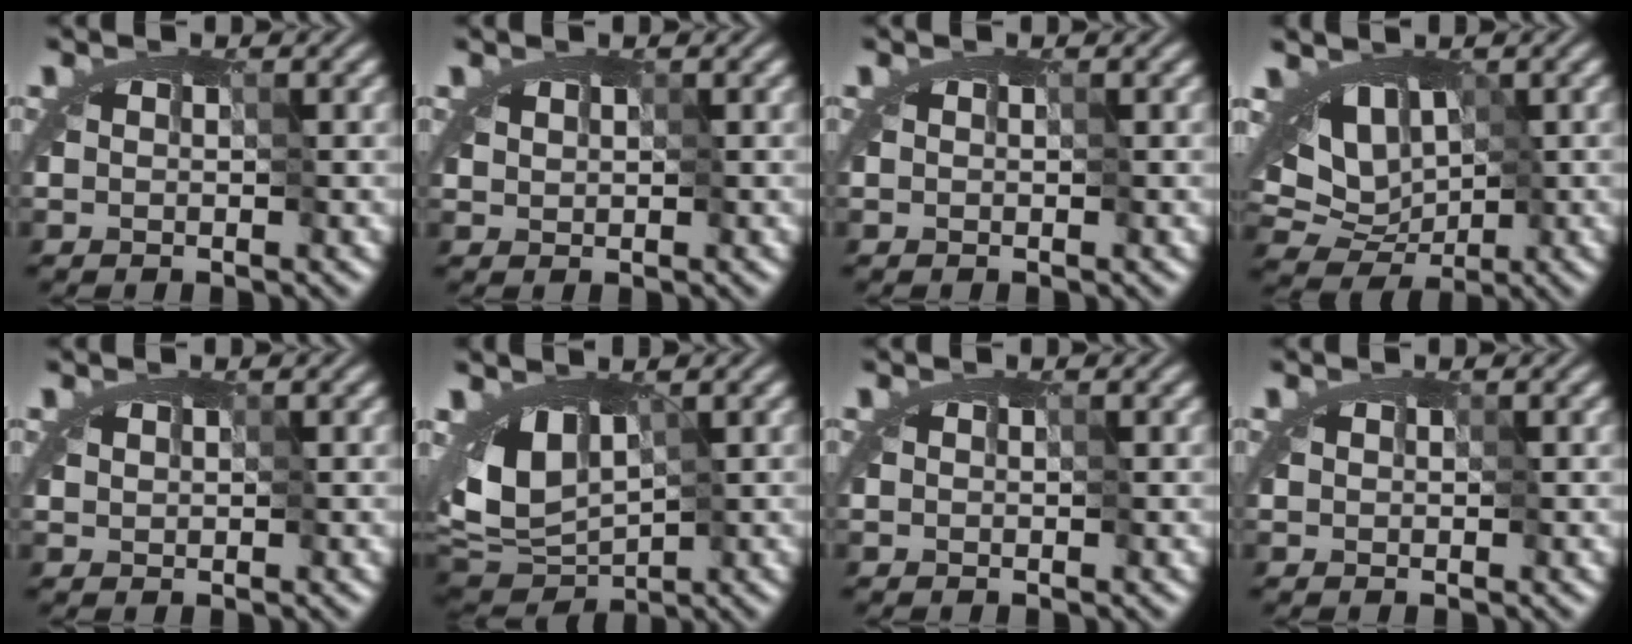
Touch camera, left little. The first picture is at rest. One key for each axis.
{"total": 1.1, "fx": 0.5, "fy": 0.8, "fz": 0.5, "tx": -0.016, "ty": 0.000, "tz": 0.018}
{"total": 0.0}
{"total": 5.1, "fx": 0.9, "fy": 3.5, "fz": 3.6, "tx": -0.050, "ty": 0.009, "tz": 0.024}
{"total": 0.8, "fx": 0.4, "fy": 0.6, "fz": 0.3, "tx": -0.008, "ty": 0.001, "tz": 0.008}
{"total": 5.1, "fx": 0.5, "fy": 3.2, "fz": 3.9, "tx": -0.067, "ty": -0.006, "tz": 0.007}
{"total": 0.0}
{"total": 0.0}